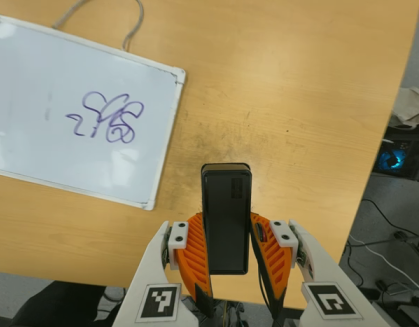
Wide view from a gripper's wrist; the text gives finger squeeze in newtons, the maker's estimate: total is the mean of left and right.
{"total": 4.6, "left": 3.2, "right": 6.0}